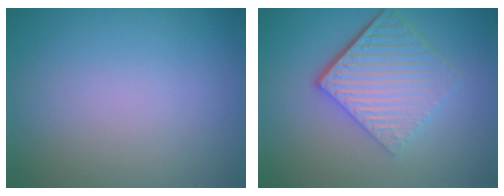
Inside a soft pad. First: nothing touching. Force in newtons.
{"total": 6.4, "press": 4.2, "slide": 4.8}